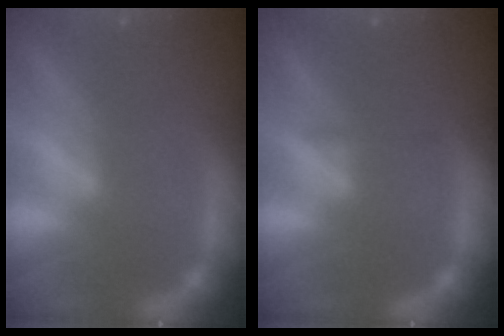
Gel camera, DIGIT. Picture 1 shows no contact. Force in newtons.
{"total": 0.9}